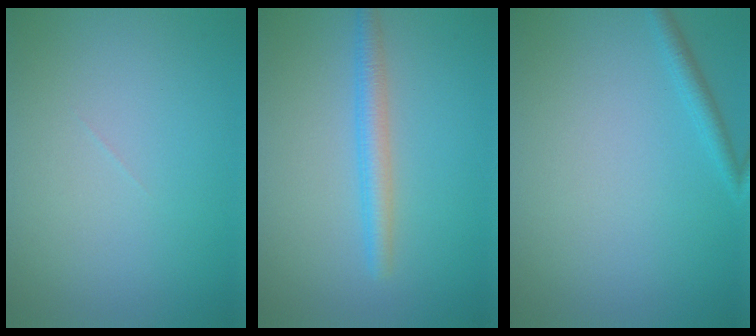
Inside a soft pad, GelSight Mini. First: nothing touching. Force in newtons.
{"total": 2.6, "press": 2.6, "slide": 0.2}
{"total": 1.3, "press": 1.3, "slide": 0.1}